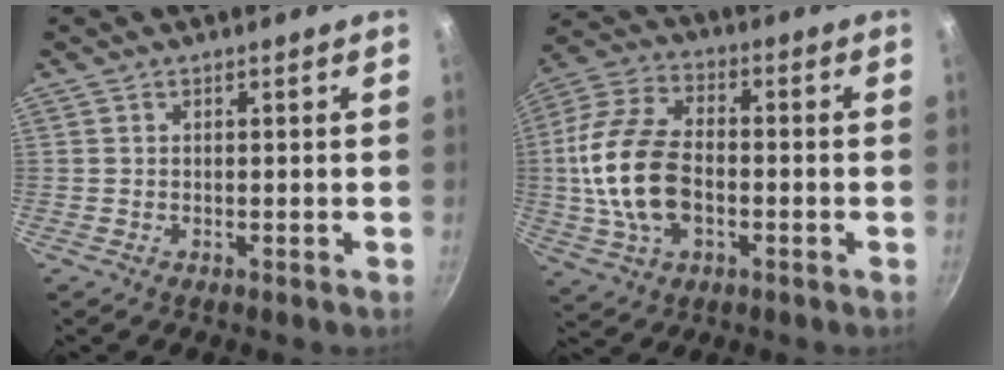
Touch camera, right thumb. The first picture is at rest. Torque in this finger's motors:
{"motor_torque": [-0.22, 1.44, 1.86, 0.26, 0.56]}